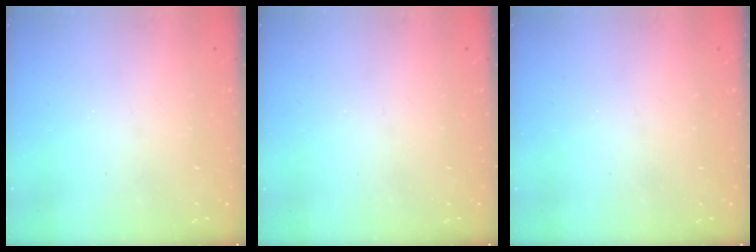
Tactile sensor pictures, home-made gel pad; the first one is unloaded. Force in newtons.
{"total": 0.0}
{"total": 0.0}